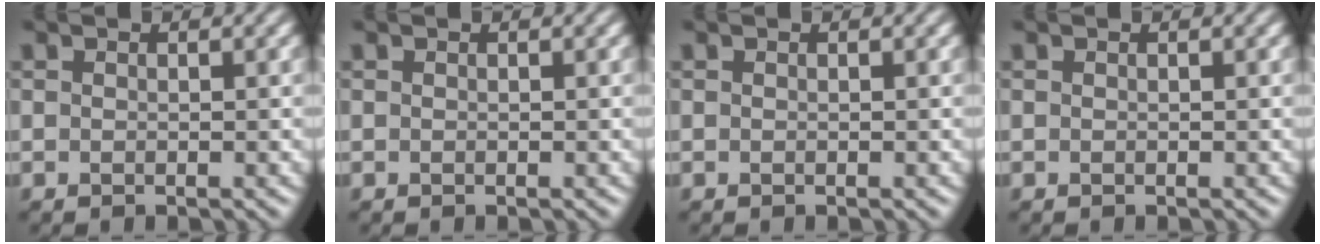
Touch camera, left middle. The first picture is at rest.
{"total": 0.0}
{"total": 0.0}
{"total": 0.0}